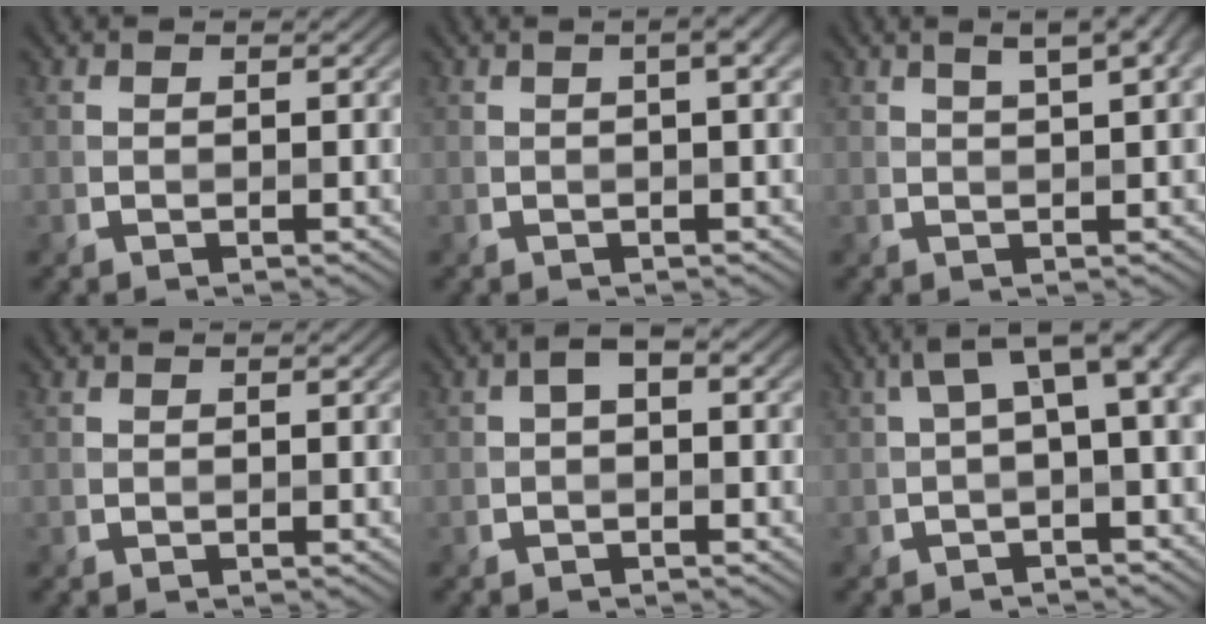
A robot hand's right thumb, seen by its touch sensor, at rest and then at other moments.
{"total": 2.6, "force": [0.7, 0.6, 2.4], "torque": [-0.034, 0.009, 0.007]}
{"total": 5.8, "force": [2.8, 1.7, 4.7], "torque": [-0.062, 0.023, 0.024]}
{"total": 0.0}
{"total": 2.2, "force": [-0.1, 1.2, 1.8], "torque": [-0.035, 0.008, -0.005]}
{"total": 6.3, "force": [0.8, 2.2, 5.8], "torque": [-0.091, 0.016, 0.012]}